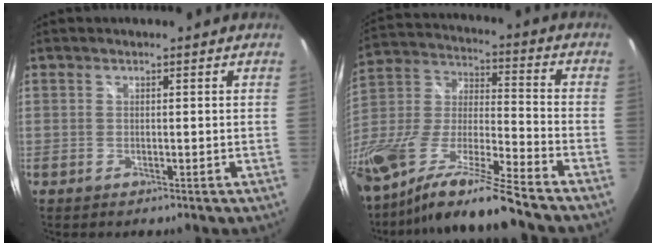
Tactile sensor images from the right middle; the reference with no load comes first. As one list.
[{"total": 19.4, "force": [-15.1, 1.0, 12.2], "torque": [-0.232, -0.030, -0.289]}]